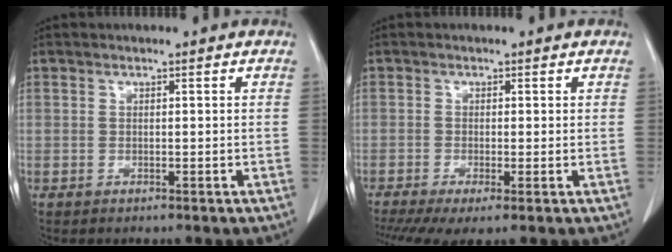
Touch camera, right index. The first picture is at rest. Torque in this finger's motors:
{"motor_torque": [0.31, -0.26, 0.15, 0.04]}